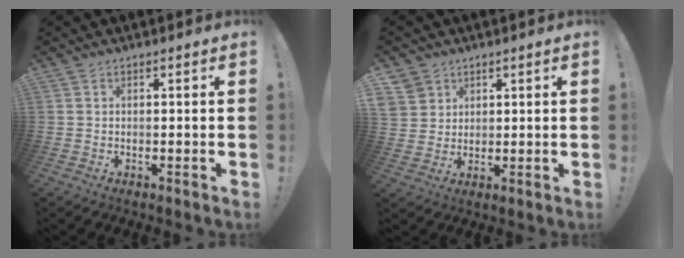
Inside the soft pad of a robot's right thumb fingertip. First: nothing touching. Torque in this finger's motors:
{"motor_torque": [1.81, 3.20, 1.80, 0.51, 0.70]}